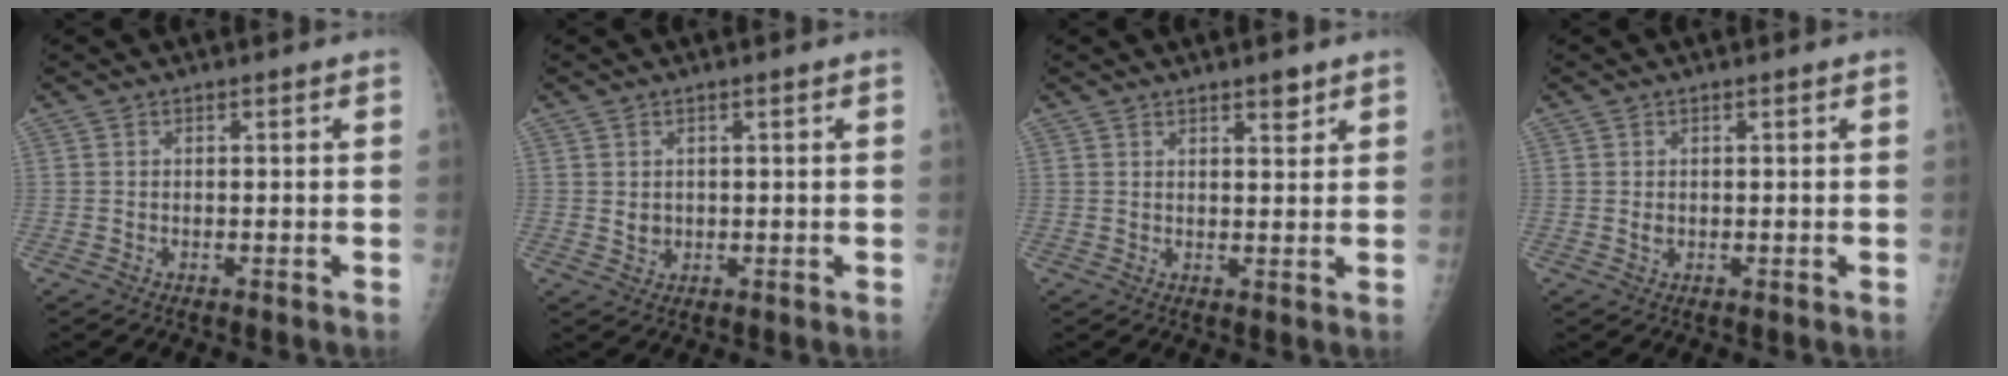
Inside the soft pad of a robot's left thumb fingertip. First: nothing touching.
{"total": 1.9, "force": [0.4, 1.6, 0.9], "torque": [-0.010, -0.004, 0.013]}
{"total": 2.8, "force": [2.0, 0.9, 1.6], "torque": [-0.015, -0.013, 0.030]}
{"total": 1.0, "force": [0.2, 0.7, 0.6], "torque": [-0.008, -0.001, 0.006]}